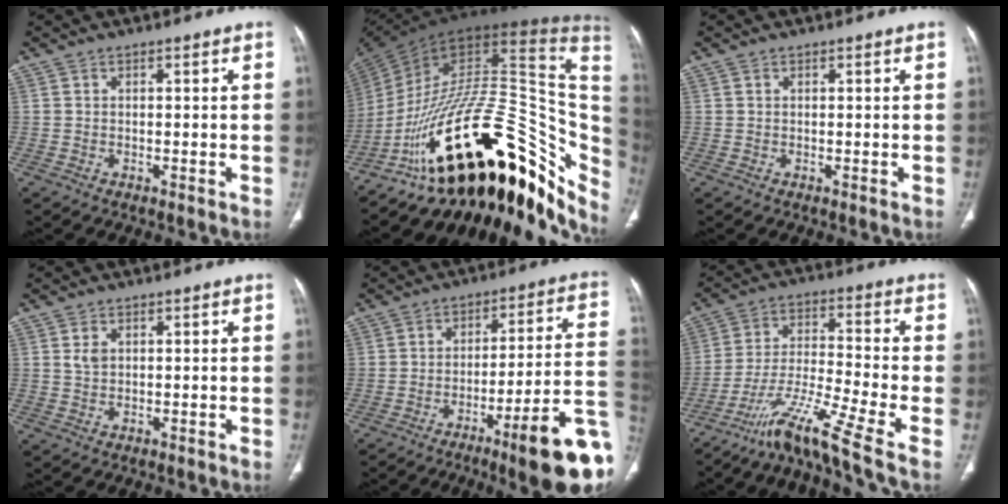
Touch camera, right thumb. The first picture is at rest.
{"total": 42.5, "force": [-13.6, 20.4, 34.7], "torque": [-0.408, 0.082, -0.195]}
{"total": 0.0}
{"total": 2.2, "force": [0.8, 1.5, 1.4], "torque": [-0.026, 0.000, 0.020]}
{"total": 19.6, "force": [-8.4, 2.8, 17.5], "torque": [-0.184, 0.046, -0.117]}
{"total": 14.0, "force": [-8.9, -0.2, 10.7], "torque": [-0.227, 0.047, -0.159]}